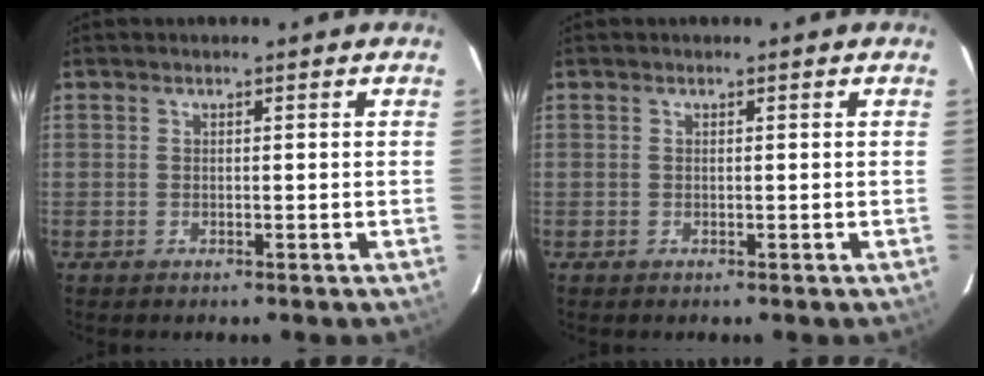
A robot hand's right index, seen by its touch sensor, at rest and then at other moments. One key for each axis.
{"total": 0.0}